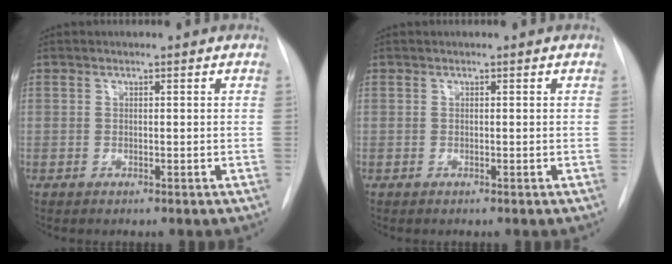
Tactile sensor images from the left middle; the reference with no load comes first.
{"total": 0.0}